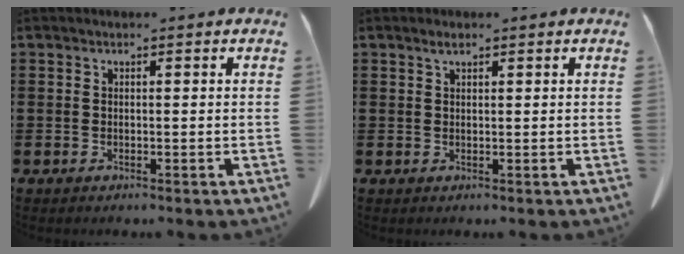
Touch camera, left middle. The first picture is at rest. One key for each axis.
{"total": 1.2, "fx": 0.8, "fy": 0.3, "fz": 0.8, "tx": -0.017, "ty": 0.000, "tz": 0.015}